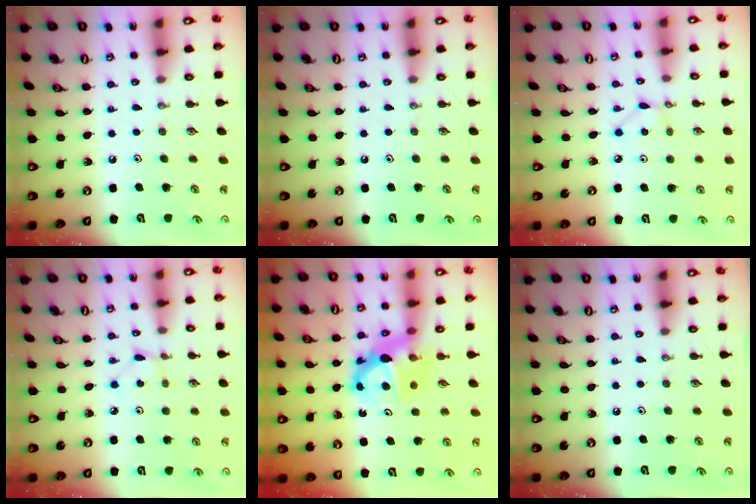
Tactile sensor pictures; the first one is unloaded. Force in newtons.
{"total": 0.0}
{"total": 2.1, "press": 2.1, "slide": 0.3}
{"total": 0.9, "press": 0.9, "slide": 0.1}
{"total": 7.9, "press": 7.8, "slide": 0.6}
{"total": 0.0}